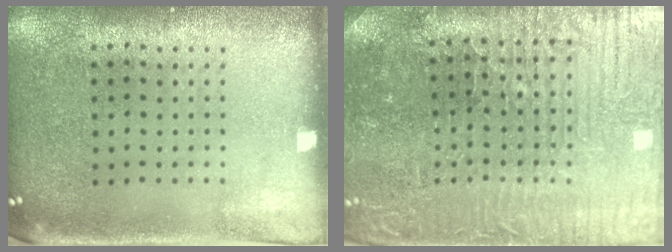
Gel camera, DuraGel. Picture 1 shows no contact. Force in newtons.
{"total": 3.8, "press": 3.8, "slide": 0.4}